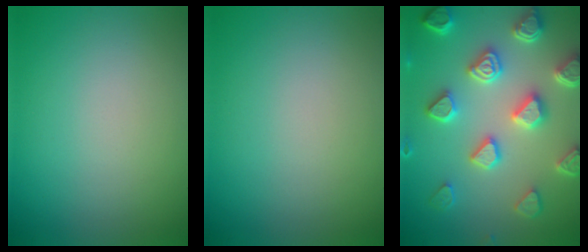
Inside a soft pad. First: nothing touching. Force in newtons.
{"total": 0.0}
{"total": 6.5, "press": 5.4, "slide": 3.5}